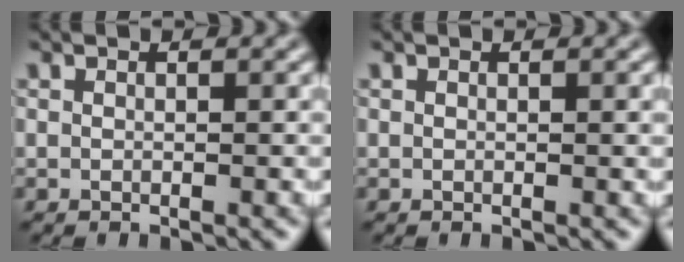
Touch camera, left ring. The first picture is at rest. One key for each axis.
{"total": 0.0}